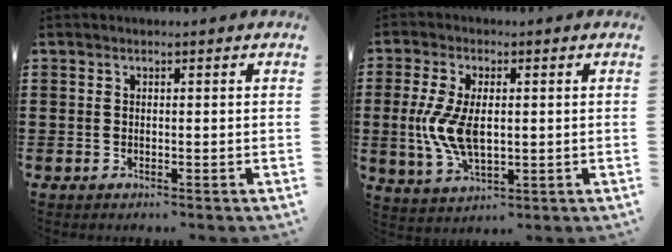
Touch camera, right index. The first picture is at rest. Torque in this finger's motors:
{"motor_torque": [1.08, 1.06, 0.85, 0.21]}